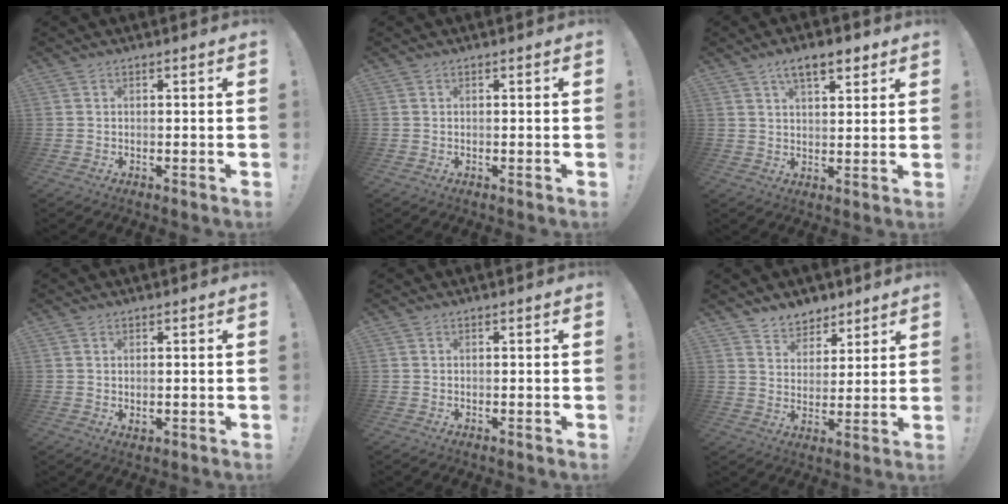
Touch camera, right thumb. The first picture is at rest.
{"total": 0.0}
{"total": 8.3, "force": [4.9, 3.4, 5.8], "torque": [-0.083, -0.015, 0.084]}
{"total": 0.7, "force": [0.5, 0.3, 0.5], "torque": [-0.008, 0.000, 0.008]}
{"total": 0.0}
{"total": 7.0, "force": [5.4, 4.4, 0.3], "torque": [-0.011, -0.048, 0.108]}